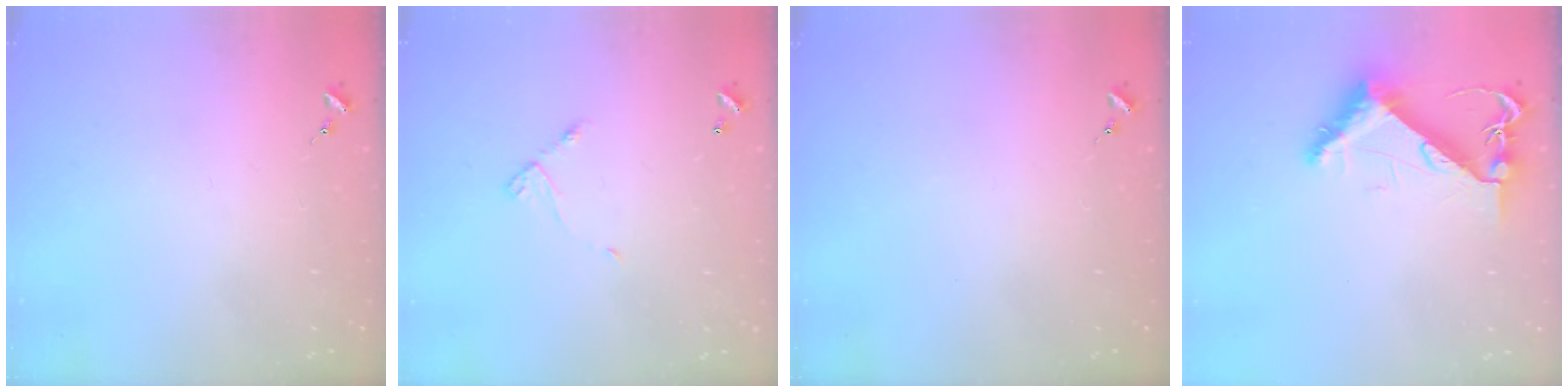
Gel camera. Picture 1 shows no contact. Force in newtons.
{"total": 5.5, "press": 5.5, "slide": 0.3}
{"total": 0.0}
{"total": 8.3, "press": 8.2, "slide": 1.0}